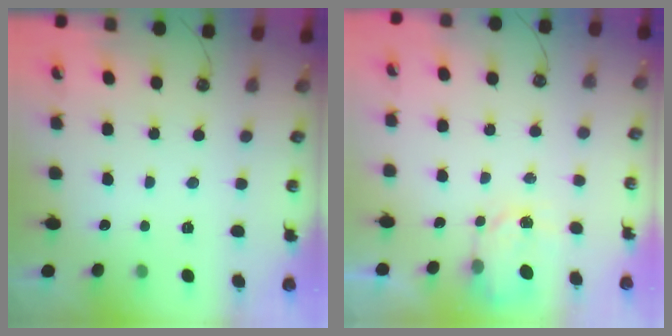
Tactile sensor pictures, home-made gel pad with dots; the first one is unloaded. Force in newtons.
{"total": 3.6, "press": 3.6, "slide": 0.5}